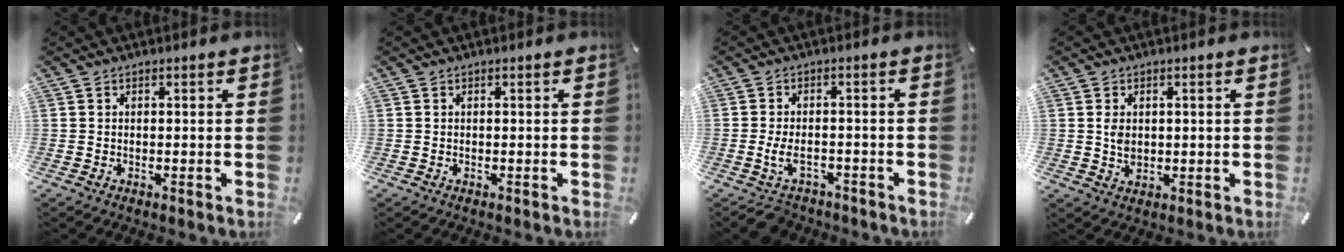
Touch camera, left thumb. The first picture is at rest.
{"total": 0.0}
{"total": 5.4, "force": [-2.6, 3.1, 3.6], "torque": [-0.076, 0.010, -0.049]}
{"total": 3.4, "force": [0.3, 2.5, 2.3], "torque": [-0.054, -0.004, -0.001]}